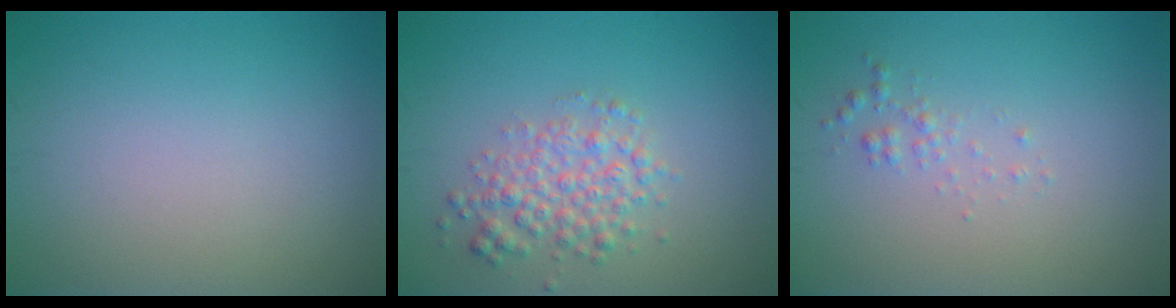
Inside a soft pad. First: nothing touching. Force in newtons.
{"total": 3.3, "press": 3.3, "slide": 0.1}
{"total": 0.9, "press": 0.9, "slide": 0.0}